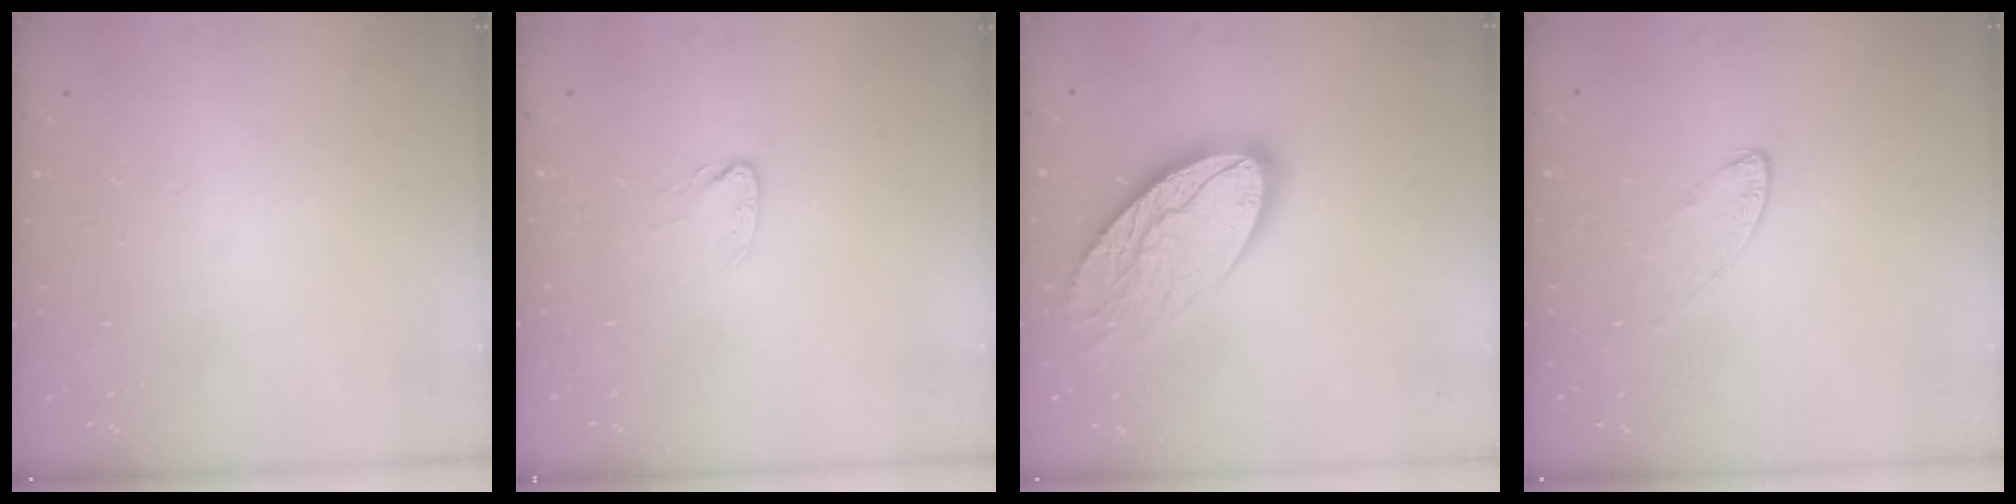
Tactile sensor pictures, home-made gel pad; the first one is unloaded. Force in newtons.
{"total": 3.4, "press": 3.4, "slide": 0.3}
{"total": 14.6, "press": 14.5, "slide": 1.4}
{"total": 3.9, "press": 3.9, "slide": 0.4}